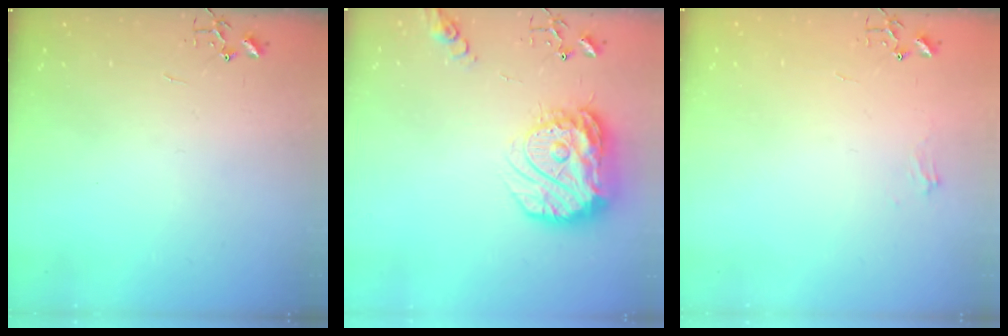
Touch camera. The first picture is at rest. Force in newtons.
{"total": 18.2, "press": 18.1, "slide": 1.7}
{"total": 6.1, "press": 6.1, "slide": 0.7}